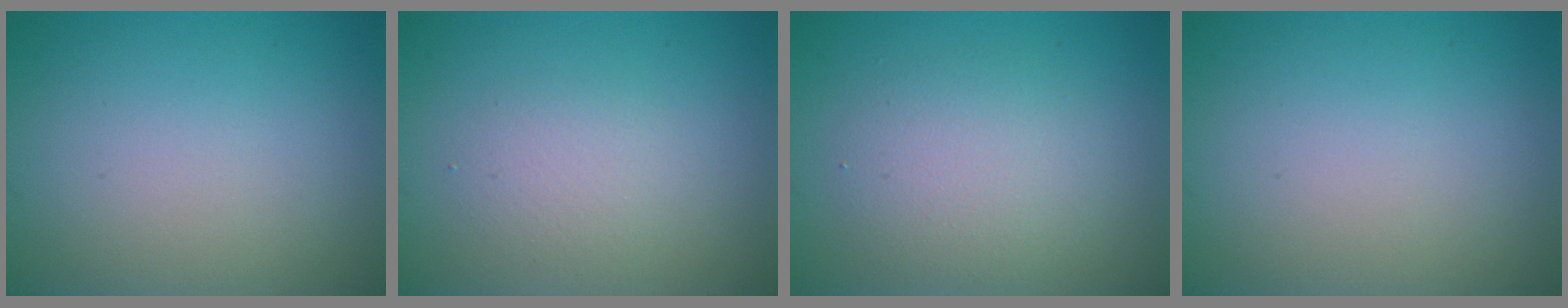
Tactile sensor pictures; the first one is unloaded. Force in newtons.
{"total": 1.9, "press": 1.9, "slide": 0.1}
{"total": 3.5, "press": 3.4, "slide": 0.4}
{"total": 0.0}